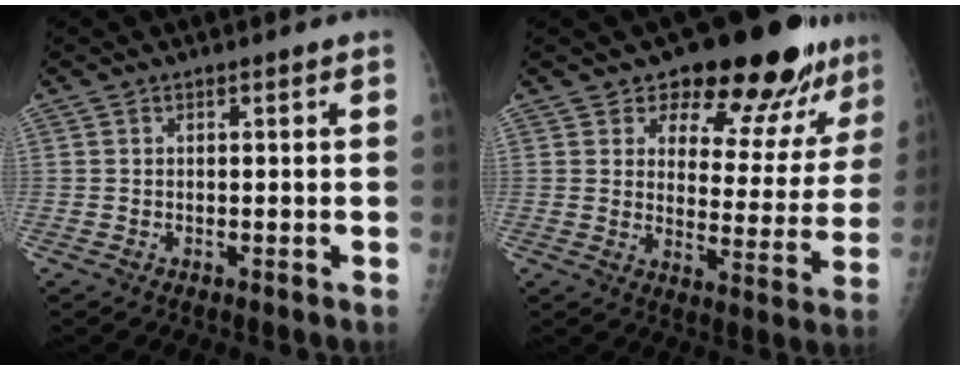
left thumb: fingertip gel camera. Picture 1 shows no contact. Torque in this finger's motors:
{"motor_torque": [0.09, 0.49, -0.12, -0.34, 0.07]}